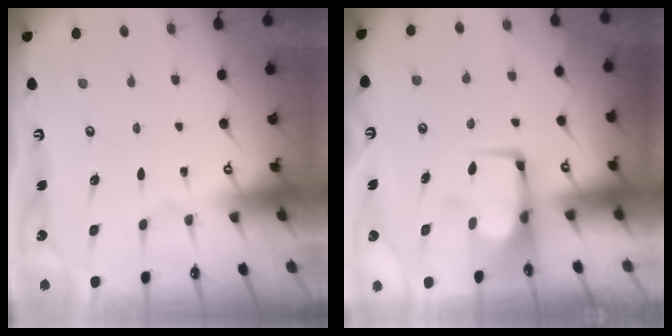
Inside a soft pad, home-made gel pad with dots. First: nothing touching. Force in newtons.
{"total": 0.7, "press": 0.5, "slide": 0.4}